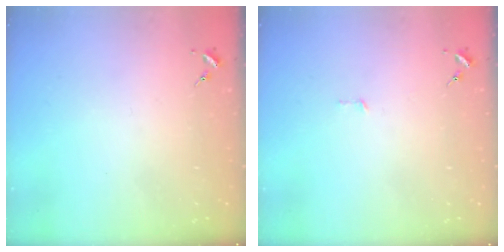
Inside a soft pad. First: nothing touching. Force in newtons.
{"total": 3.0, "press": 3.0, "slide": 0.2}